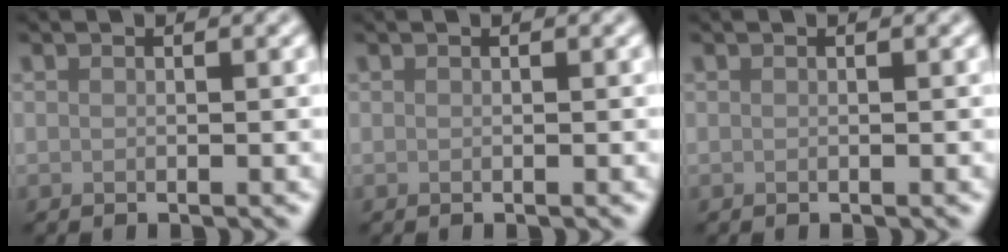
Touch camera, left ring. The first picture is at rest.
{"total": 0.0}
{"total": 0.0}